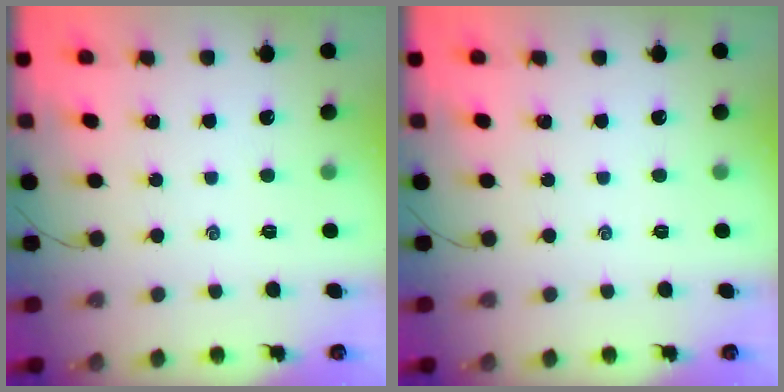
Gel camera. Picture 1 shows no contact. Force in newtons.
{"total": 0.0}